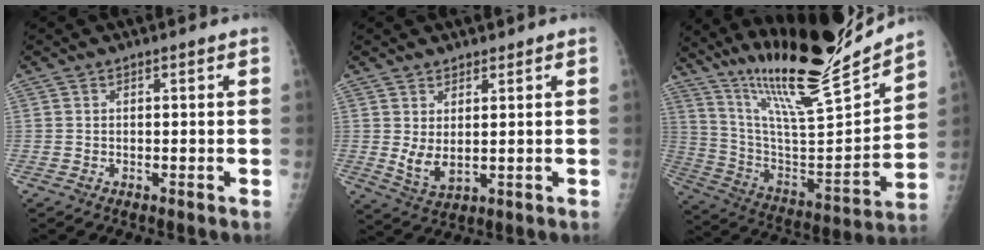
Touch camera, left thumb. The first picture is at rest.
{"total": 5.1, "force": [1.4, 3.2, 3.6], "torque": [-0.059, -0.020, 0.035]}
{"total": 23.9, "force": [20.2, 2.1, 12.6], "torque": [-0.188, -0.115, 0.348]}